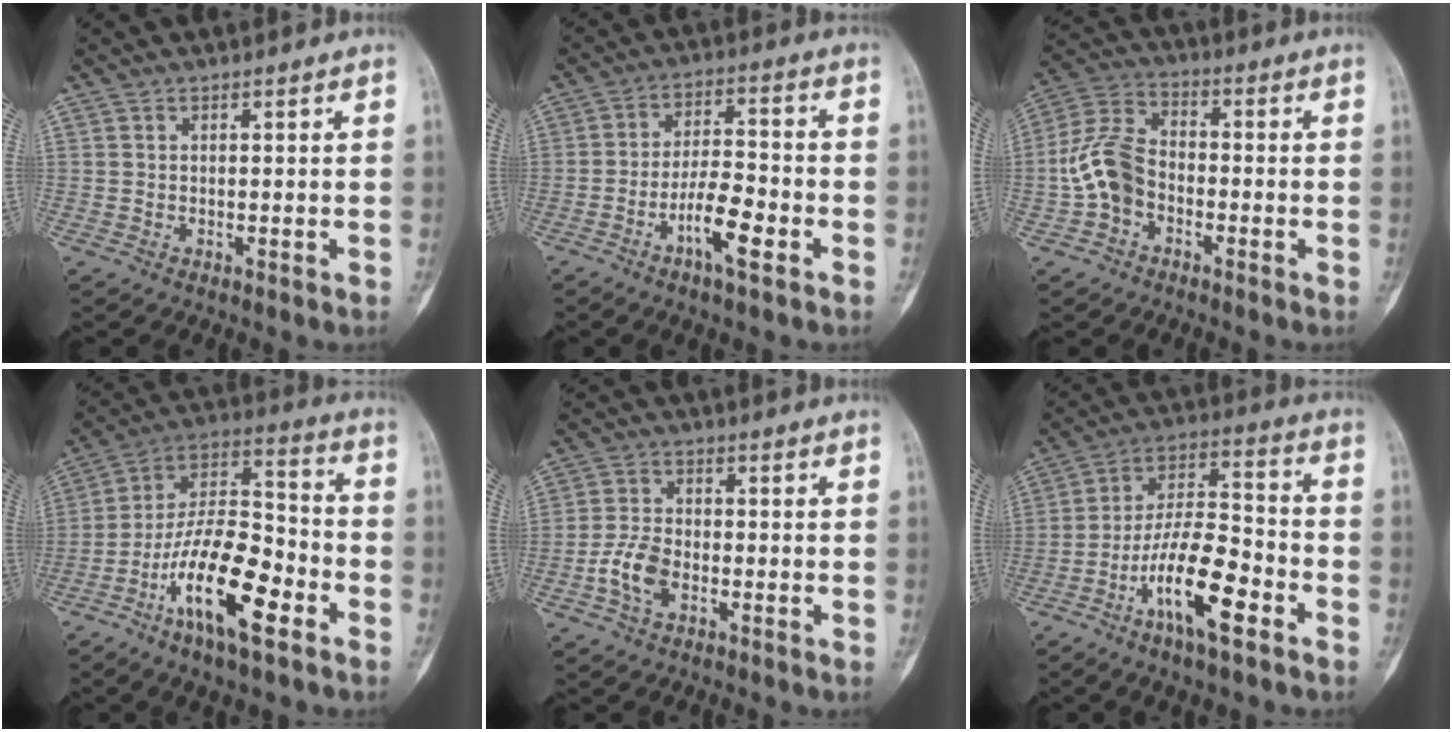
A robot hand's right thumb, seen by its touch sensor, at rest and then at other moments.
{"total": 9.1, "force": [-4.3, 2.8, 7.6], "torque": [-0.135, 0.028, -0.077]}
{"total": 10.0, "force": [-2.6, 7.0, 6.6], "torque": [-0.130, 0.038, -0.064]}
{"total": 19.2, "force": [-8.7, 7.0, 15.6], "torque": [-0.273, 0.060, -0.156]}
{"total": 6.5, "force": [-2.5, 3.8, 4.6], "torque": [-0.094, 0.017, -0.052]}
{"total": 15.7, "force": [-7.4, 5.1, 12.8], "torque": [-0.230, 0.057, -0.134]}